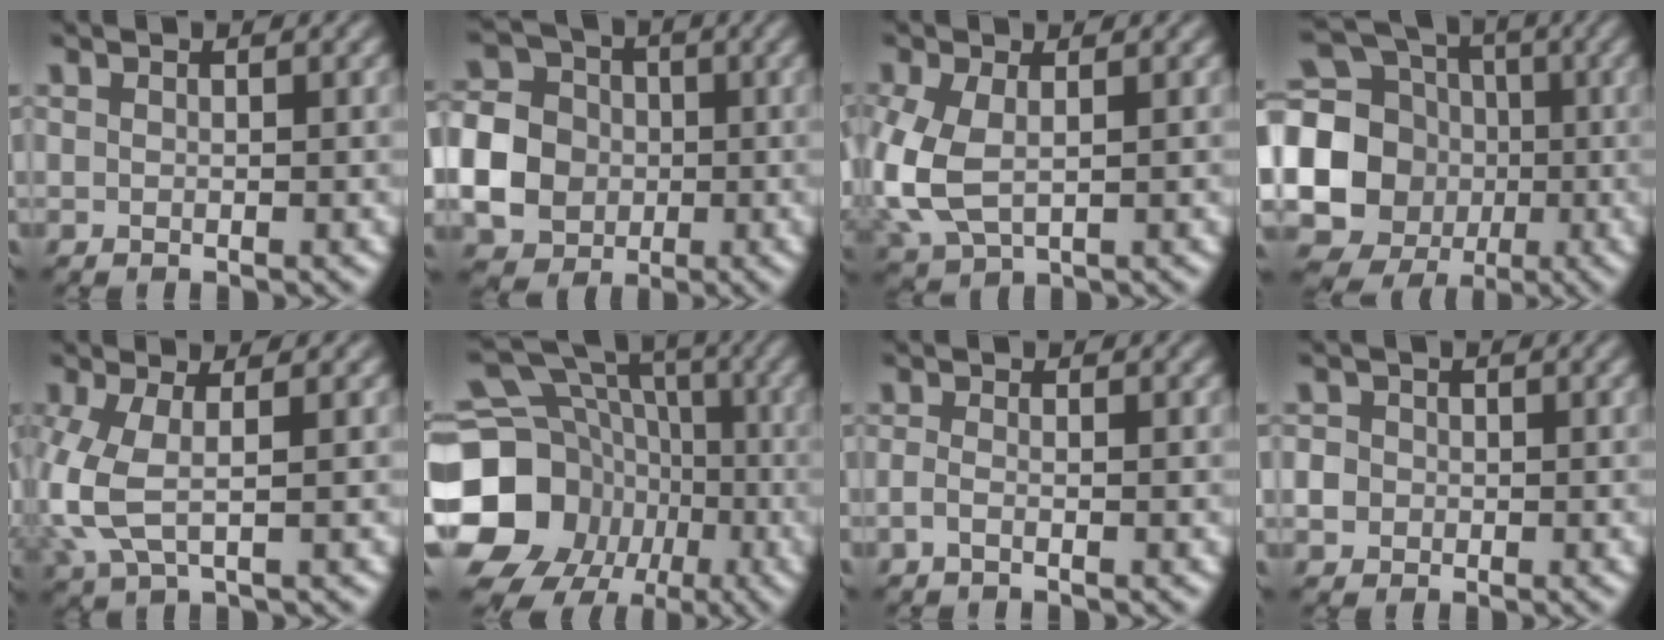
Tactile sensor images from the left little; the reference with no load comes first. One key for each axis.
{"total": 7.6, "fx": -1.8, "fy": 6.6, "fz": 3.2, "tx": -0.072, "ty": -0.003, "tz": -0.045}
{"total": 5.4, "fx": -0.5, "fy": 3.2, "fz": 4.4, "tx": -0.125, "ty": -0.008, "tz": -0.009}
{"total": 13.9, "fx": -1.4, "fy": 13.0, "fz": 4.7, "tx": -0.129, "ty": 0.000, "tz": -0.044}
{"total": 4.7, "fx": -0.5, "fy": 1.9, "fz": 4.2, "tx": -0.123, "ty": -0.005, "tz": -0.013}
{"total": 21.1, "fx": -5.0, "fy": 18.7, "fz": 8.5, "tx": -0.195, "ty": -0.016, "tz": -0.112}
{"total": 1.1, "fx": -0.7, "fy": 0.3, "fz": 0.8, "tx": -0.015, "ty": -0.008, "tz": -0.021}
{"total": 2.2, "fx": -0.7, "fy": 2.1, "fz": 0.5, "tx": 0.001, "ty": 0.007, "tz": -0.015}